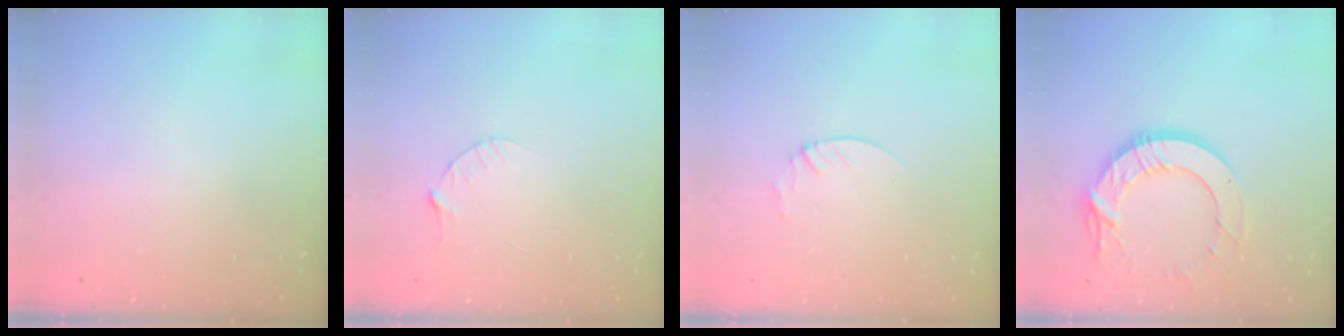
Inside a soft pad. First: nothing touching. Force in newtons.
{"total": 3.1, "press": 3.0, "slide": 0.4}
{"total": 1.9, "press": 1.9, "slide": 0.2}
{"total": 14.5, "press": 14.5, "slide": 1.3}